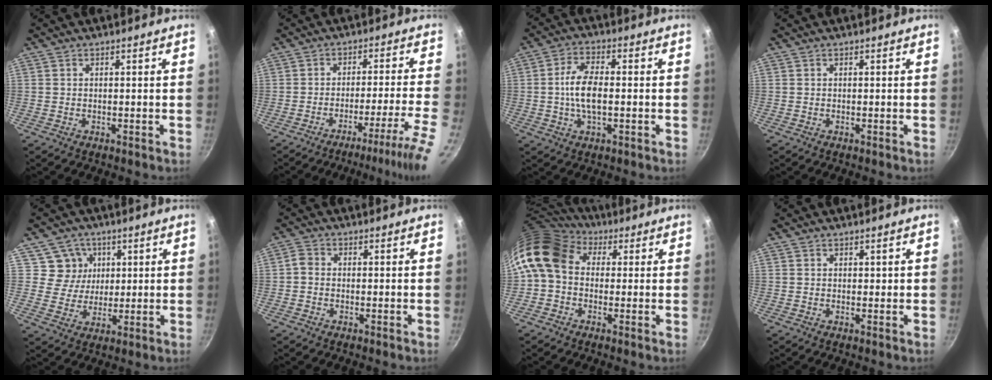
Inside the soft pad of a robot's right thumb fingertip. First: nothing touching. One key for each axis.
{"total": 11.0, "fx": -8.1, "fy": -1.4, "fz": 7.3, "tx": -0.108, "ty": 0.042, "tz": -0.115}
{"total": 8.0, "fx": -0.5, "fy": 3.7, "fz": 7.1, "tx": -0.136, "ty": 0.013, "tz": -0.015}
{"total": 0.0}
{"total": 6.9, "fx": 2.5, "fy": 6.3, "fz": 1.4, "tx": 0.011, "ty": -0.014, "tz": 0.041}
{"total": 2.1, "fx": -0.4, "fy": 1.7, "fz": 1.0, "tx": -0.022, "ty": 0.009, "tz": -0.014}
{"total": 12.0, "fx": 2.3, "fy": 9.2, "fz": 7.3, "tx": -0.127, "ty": 0.017, "tz": 0.018}
{"total": 0.6, "fx": 0.4, "fy": 0.4, "fz": 0.0, "tx": 0.001, "ty": -0.002, "tz": 0.007}